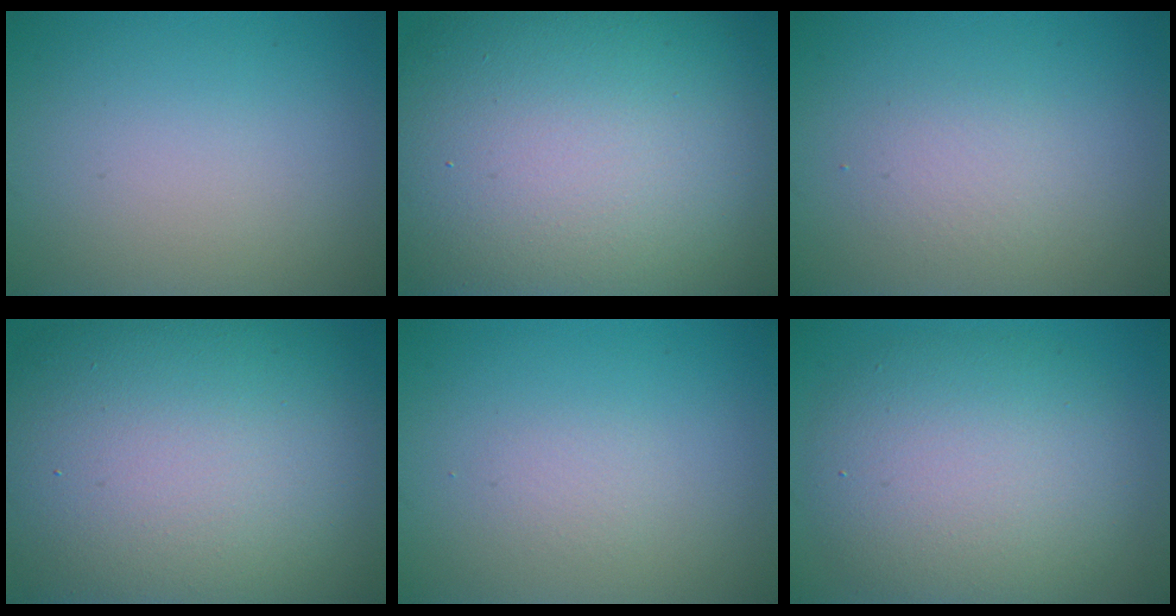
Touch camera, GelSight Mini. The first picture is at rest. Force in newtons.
{"total": 19.7, "press": 19.6, "slide": 1.3}
{"total": 1.7, "press": 1.7, "slide": 0.1}
{"total": 17.8, "press": 17.7, "slide": 1.1}
{"total": 0.9, "press": 0.9, "slide": 0.0}
{"total": 7.9, "press": 7.9, "slide": 0.5}